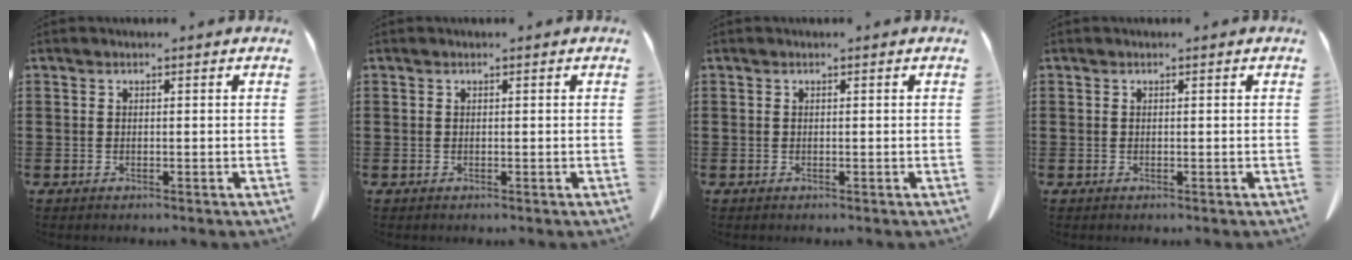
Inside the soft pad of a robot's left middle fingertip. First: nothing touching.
{"total": 0.0}
{"total": 0.0}
{"total": 0.0}